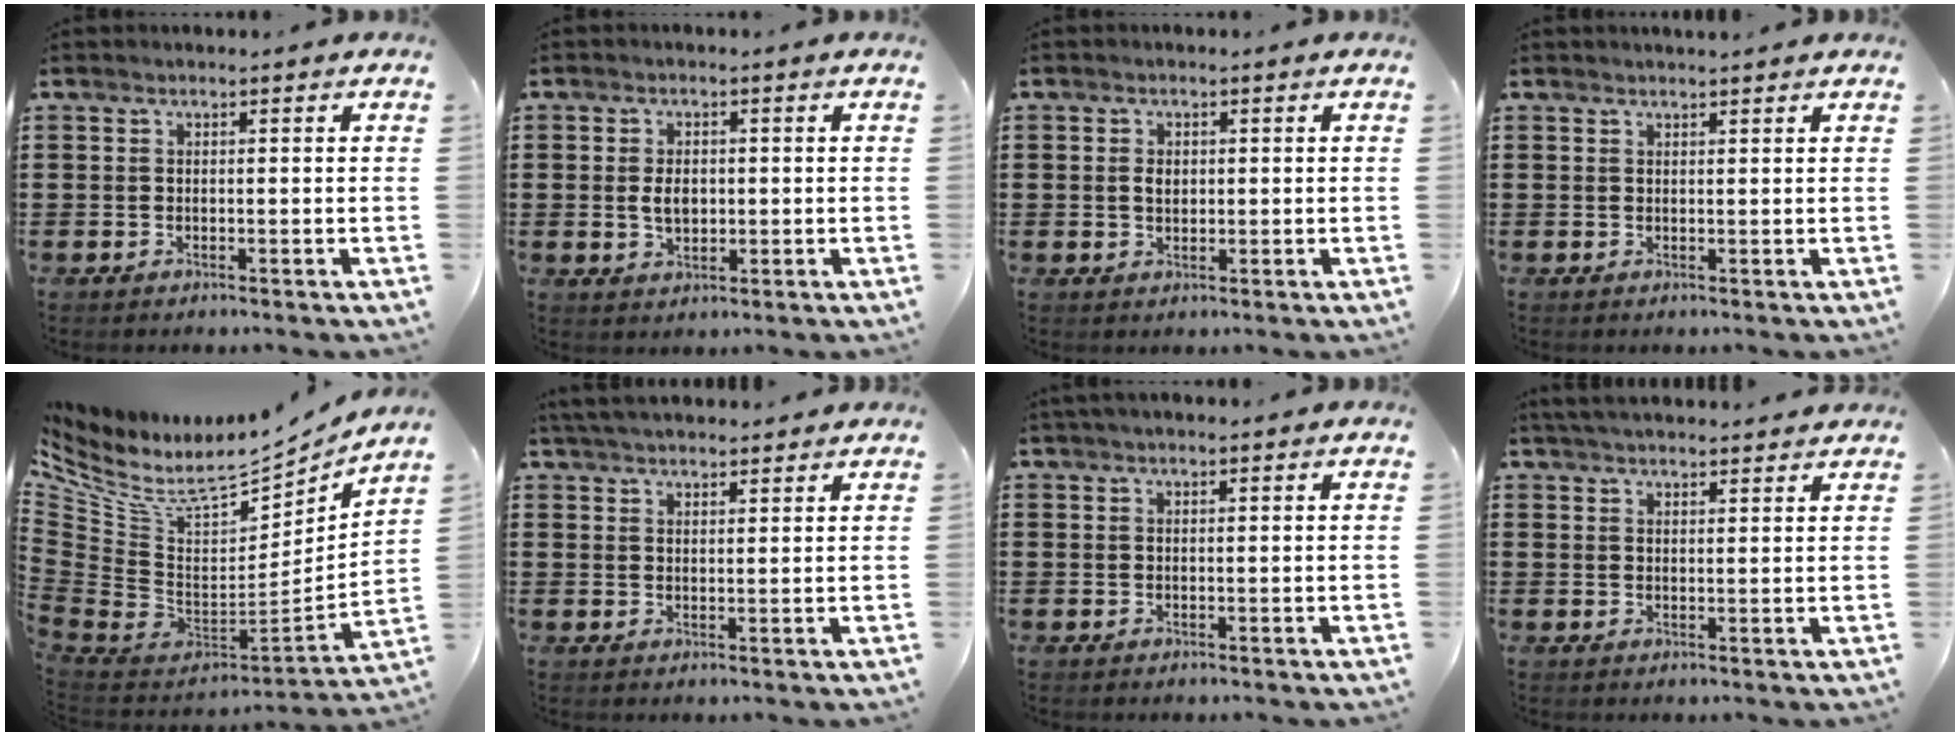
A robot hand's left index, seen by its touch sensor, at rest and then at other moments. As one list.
[{"total": 3.4, "force": [0.2, 2.1, 2.7], "torque": [-0.047, 0.003, 0.001]}, {"total": 2.0, "force": [0.3, 1.3, 1.5], "torque": [-0.033, 0.007, 0.005]}, {"total": 1.2, "force": [1.2, -0.1, 0.2], "torque": [-0.006, -0.002, 0.023]}, {"total": 9.3, "force": [6.8, 3.8, 5.2], "torque": [-0.145, -0.065, 0.118]}, {"total": 3.8, "force": [3.7, 0.2, 0.8], "torque": [-0.025, -0.006, 0.071]}, {"total": 1.3, "force": [1.1, 0.2, 0.7], "torque": [-0.016, 0.002, 0.021]}, {"total": 3.1, "force": [3.1, -0.2, 0.5], "torque": [-0.019, -0.005, 0.057]}]